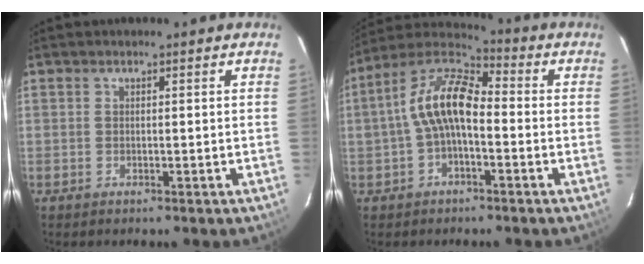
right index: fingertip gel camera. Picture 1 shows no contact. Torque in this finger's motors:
{"motor_torque": [1.50, 0.37, 0.50, 0.21]}